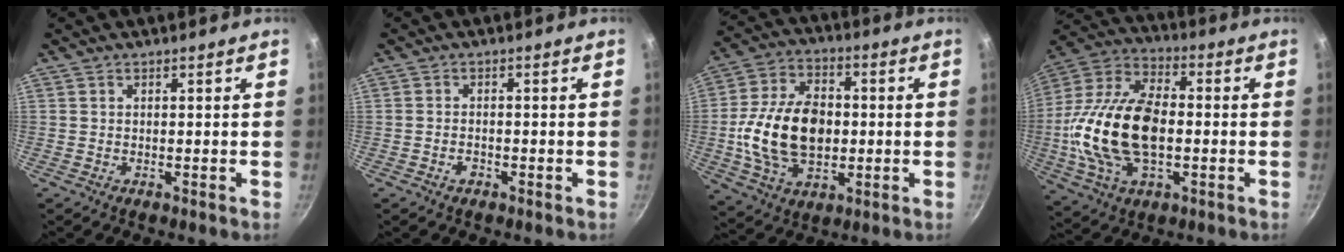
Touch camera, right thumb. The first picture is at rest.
{"total": 1.6, "force": [-0.9, 0.9, 0.9], "torque": [-0.017, 0.011, -0.017]}
{"total": 18.3, "force": [-0.9, 12.2, 13.6], "torque": [-0.226, 0.017, -0.016]}
{"total": 22.4, "force": [-1.8, 12.9, 18.2], "torque": [-0.347, 0.033, -0.038]}